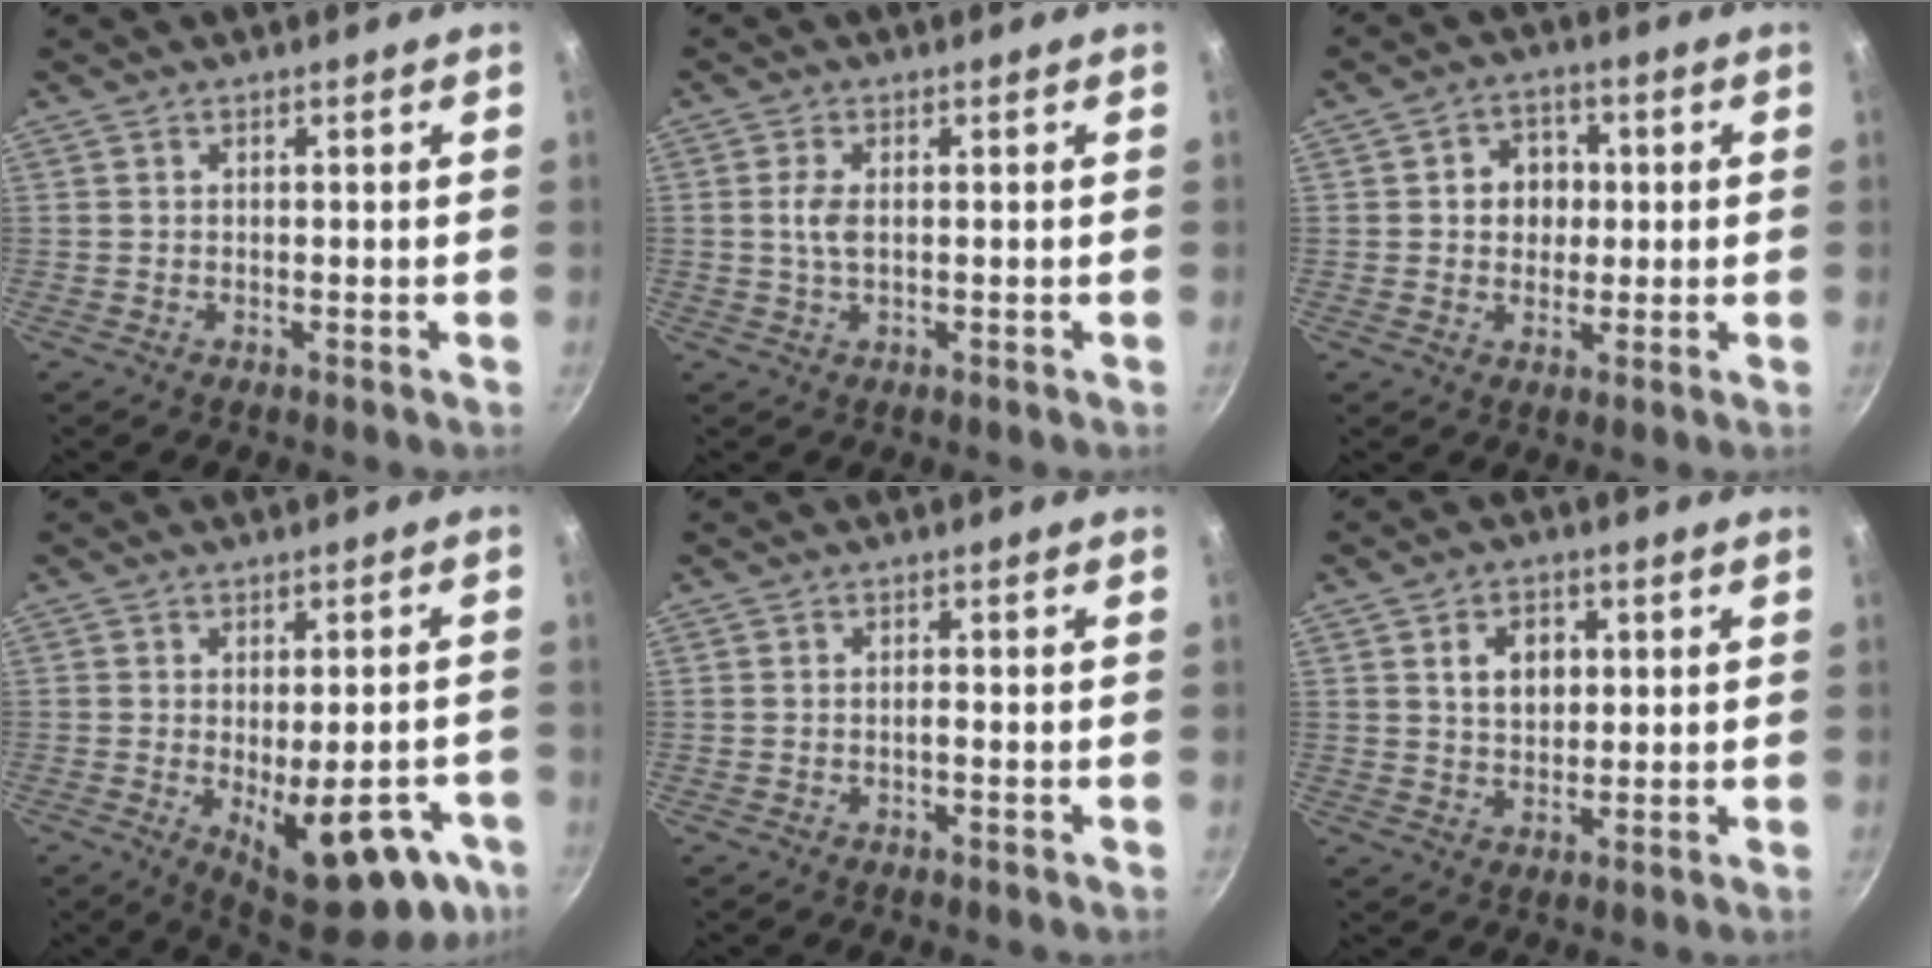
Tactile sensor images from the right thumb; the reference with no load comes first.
{"total": 3.1, "force": [0.2, 1.4, 2.7], "torque": [-0.060, 0.002, 0.003]}
{"total": 6.6, "force": [0.6, 5.7, 3.2], "torque": [-0.015, 0.006, 0.003]}
{"total": 18.2, "force": [-6.0, 7.8, 15.3], "torque": [-0.157, -0.009, -0.065]}
{"total": 0.8, "force": [-0.4, 0.2, 0.7], "torque": [-0.013, 0.007, -0.009]}
{"total": 6.2, "force": [1.6, 4.5, 3.9], "torque": [-0.043, -0.001, 0.028]}